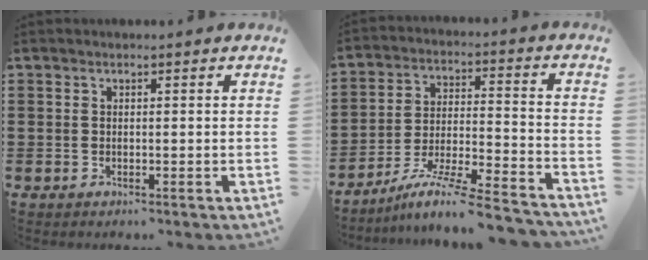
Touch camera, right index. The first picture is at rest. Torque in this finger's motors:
{"motor_torque": [1.36, 0.78, -0.05, -0.04]}